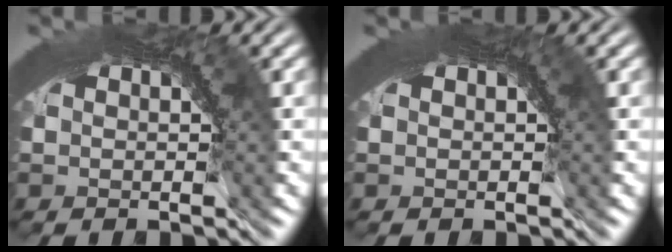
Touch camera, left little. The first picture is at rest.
{"total": 0.8, "force": [0.2, 0.3, 0.7], "torque": [-0.008, 0.001, 0.003]}